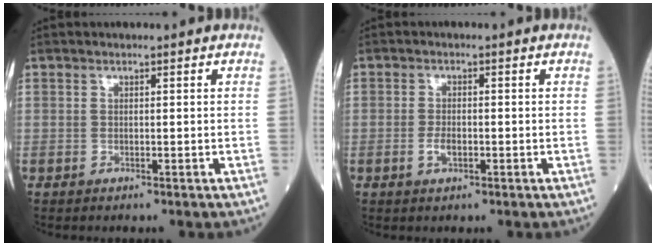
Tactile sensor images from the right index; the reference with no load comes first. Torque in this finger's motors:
{"motor_torque": [0.30, 0.04, 0.16, 0.04]}